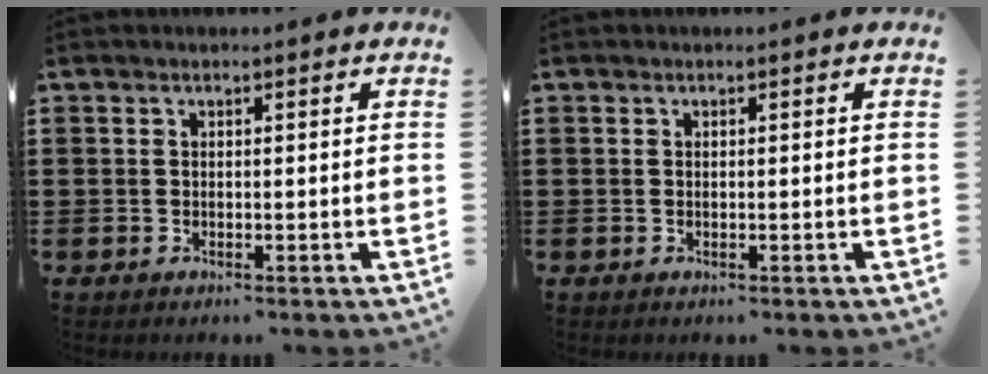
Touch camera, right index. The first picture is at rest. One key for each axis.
{"total": 0.0}